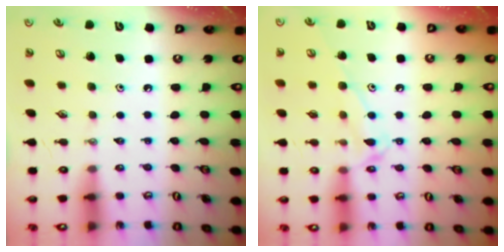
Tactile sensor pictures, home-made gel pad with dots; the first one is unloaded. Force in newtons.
{"total": 11.9, "press": 11.9, "slide": 0.7}